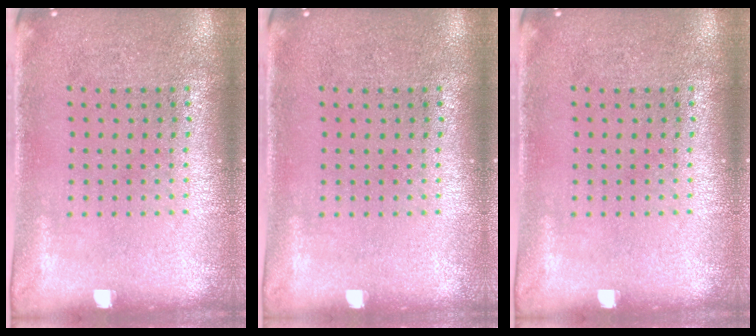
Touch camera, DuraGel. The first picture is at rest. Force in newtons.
{"total": 0.0}
{"total": 0.0}